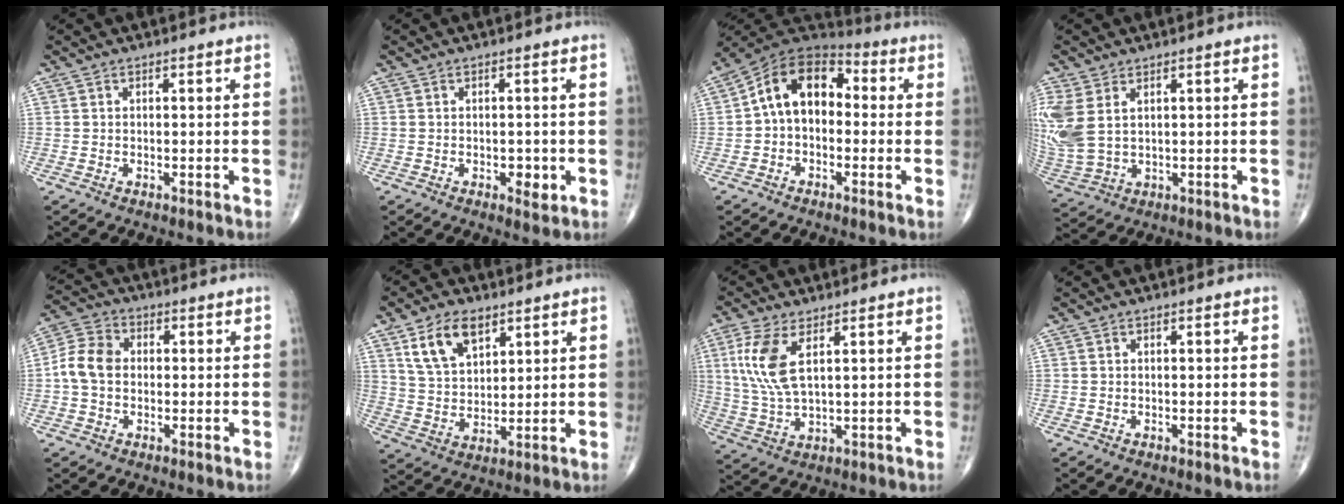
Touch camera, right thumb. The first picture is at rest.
{"total": 2.5, "force": [-0.7, 1.4, 1.9], "torque": [-0.017, 0.000, -0.006]}
{"total": 12.9, "force": [0.3, 8.9, 9.3], "torque": [-0.125, 0.042, -0.013]}
{"total": 10.9, "force": [3.0, 6.7, 8.0], "torque": [-0.213, -0.005, 0.077]}
{"total": 7.3, "force": [-0.2, 5.6, 4.6], "torque": [-0.087, 0.022, -0.014]}
{"total": 10.3, "force": [5.6, 5.9, 6.3], "torque": [-0.100, -0.023, 0.111]}
{"total": 9.9, "force": [3.4, 4.0, 8.4], "torque": [-0.193, -0.008, 0.075]}
{"total": 0.0}